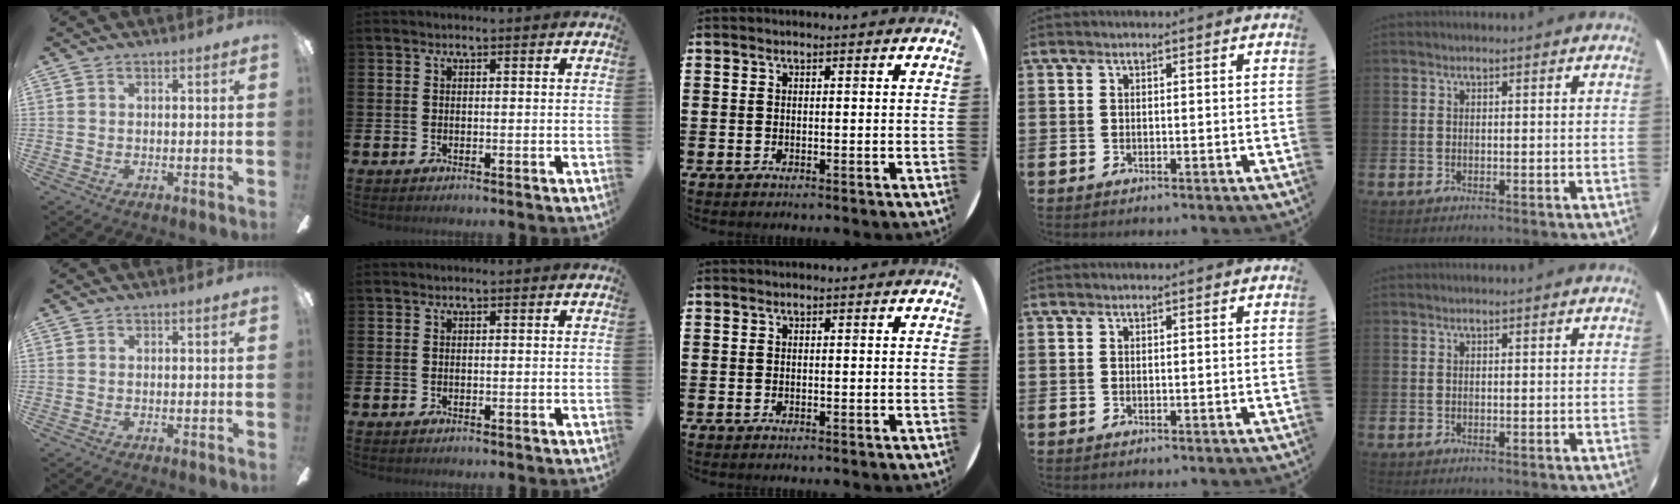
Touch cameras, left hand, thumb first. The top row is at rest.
{}